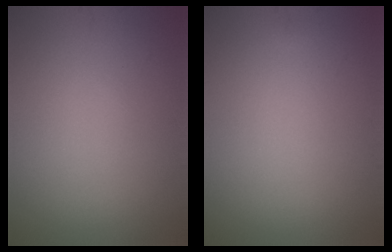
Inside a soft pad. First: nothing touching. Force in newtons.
{"total": 0.0}